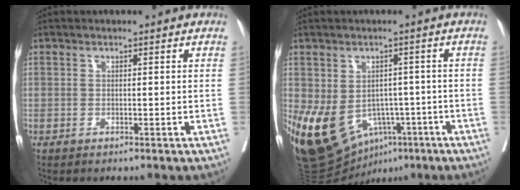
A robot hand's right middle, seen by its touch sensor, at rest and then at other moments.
{"total": 14.3, "force": [-5.8, 10.4, 7.9], "torque": [-0.157, 0.005, -0.070]}